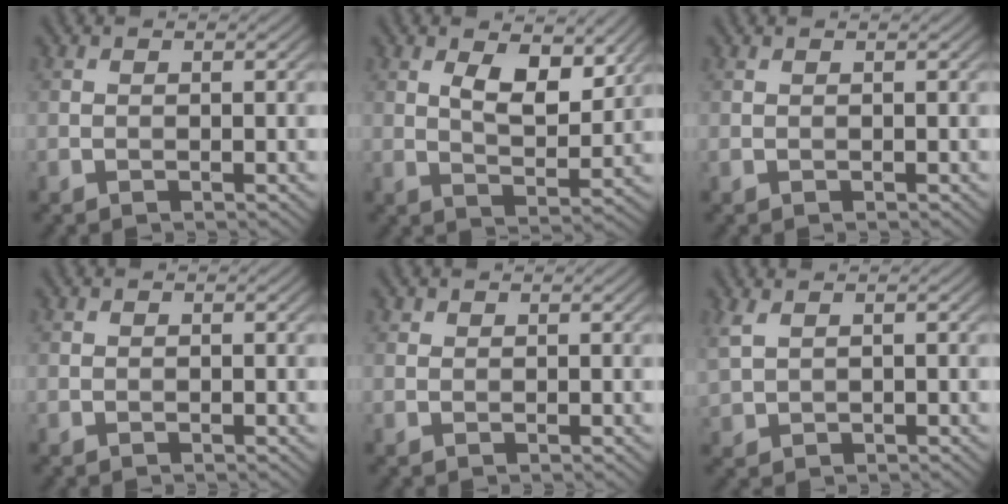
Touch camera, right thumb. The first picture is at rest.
{"total": 6.1, "force": [2.9, 2.7, 4.7], "torque": [-0.086, -0.012, 0.051]}
{"total": 0.0}
{"total": 0.0}
{"total": 0.6, "force": [0.5, 0.2, 0.1], "torque": [-0.002, 0.000, 0.012]}
{"total": 2.4, "force": [1.3, 1.1, 1.7], "torque": [-0.055, 0.007, 0.033]}